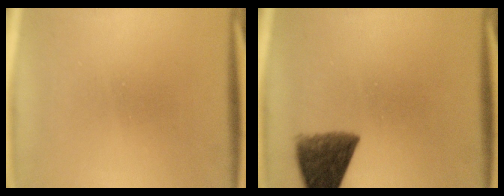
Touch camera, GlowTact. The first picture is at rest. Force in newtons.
{"total": 9.1}